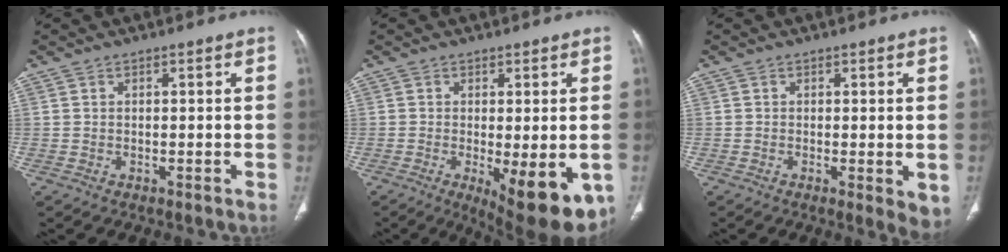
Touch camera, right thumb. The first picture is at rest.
{"total": 12.9, "force": [-4.2, 4.6, 11.3], "torque": [-0.131, -0.019, -0.046]}
{"total": 4.4, "force": [-0.8, 1.5, 4.0], "torque": [-0.050, -0.012, -0.012]}